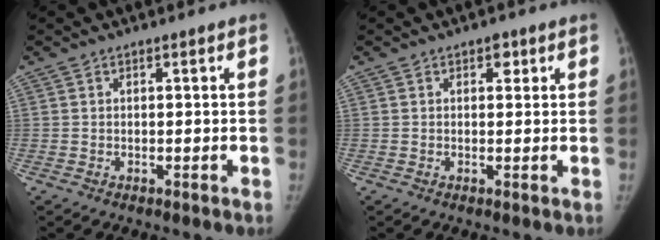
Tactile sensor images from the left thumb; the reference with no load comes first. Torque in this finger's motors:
{"motor_torque": [0.18, -0.16, 0.50, -0.09, 0.03]}